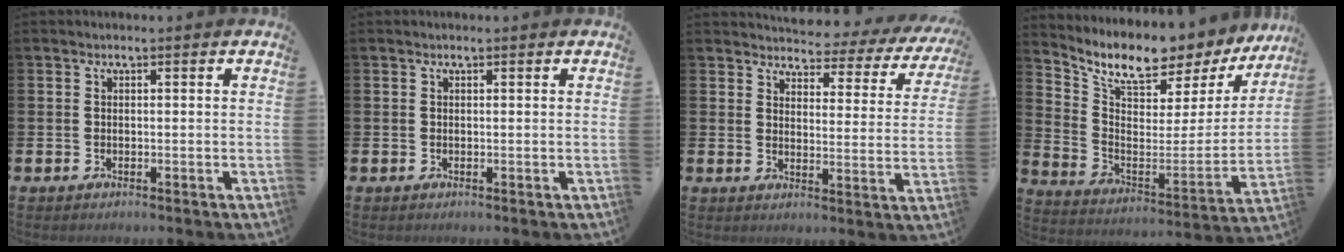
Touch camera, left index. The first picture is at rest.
{"total": 0.0}
{"total": 3.2, "force": [2.9, 1.2, 0.6], "torque": [-0.024, -0.031, 0.041]}
{"total": 10.4, "force": [9.0, 3.0, 4.1], "torque": [-0.113, -0.068, 0.151]}